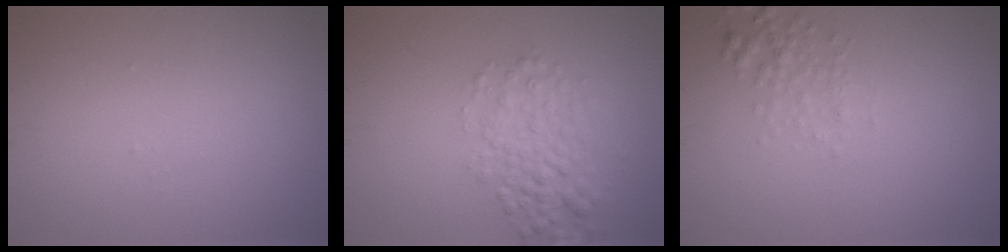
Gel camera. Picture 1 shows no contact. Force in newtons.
{"total": 3.4, "press": 3.4, "slide": 0.1}
{"total": 1.6, "press": 1.6, "slide": 0.1}